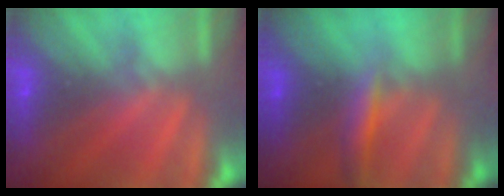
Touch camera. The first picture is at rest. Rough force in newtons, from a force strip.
{"total": 2.9}